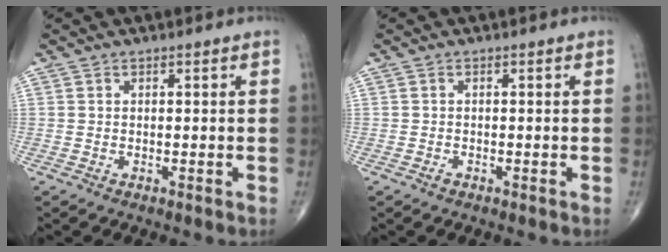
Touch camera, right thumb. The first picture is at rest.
{"total": 0.6, "force": [-0.5, 0.3, 0.2], "torque": [-0.001, 0.000, -0.011]}